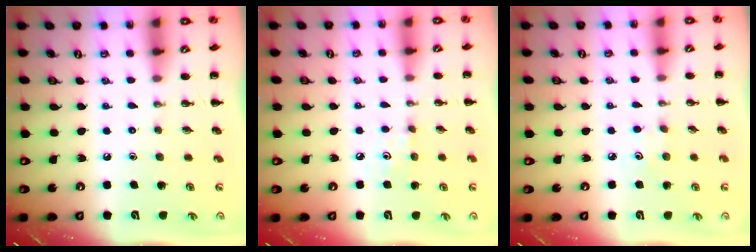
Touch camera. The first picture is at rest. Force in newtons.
{"total": 3.6, "press": 3.4, "slide": 1.3}
{"total": 4.0, "press": 3.8, "slide": 1.0}